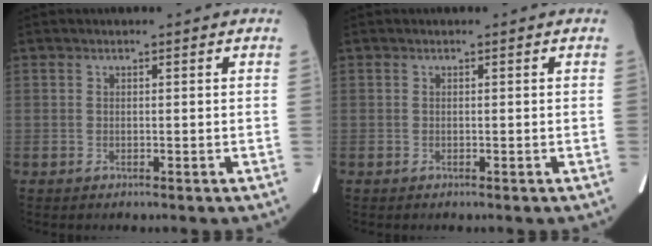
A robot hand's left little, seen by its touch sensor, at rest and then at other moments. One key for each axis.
{"total": 0.0}